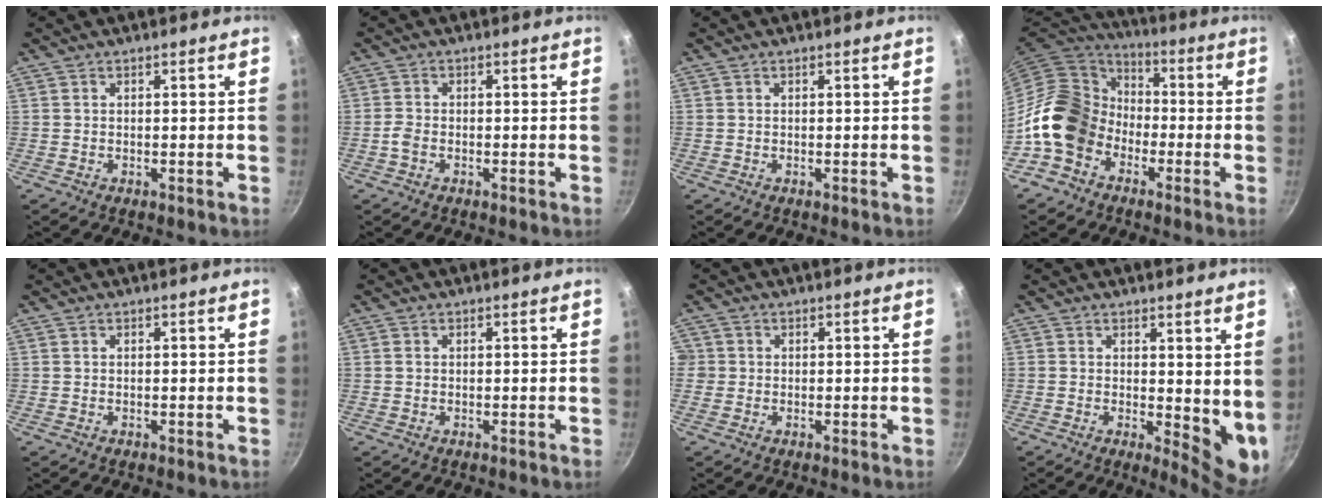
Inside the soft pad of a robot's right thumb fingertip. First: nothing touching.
{"total": 1.8, "force": [-0.8, 1.1, 1.1], "torque": [-0.029, 0.010, -0.020]}
{"total": 0.0}
{"total": 15.1, "force": [-5.2, 12.0, 7.6], "torque": [-0.097, 0.052, -0.115]}
{"total": 0.0}
{"total": 0.7, "force": [0.1, 0.6, 0.2], "torque": [-0.004, 0.003, 0.000]}
{"total": 1.8, "force": [-0.2, 1.8, 0.3], "torque": [0.005, 0.005, -0.007]}
{"total": 7.6, "force": [1.7, 3.3, 6.6], "torque": [-0.072, -0.020, 0.028]}